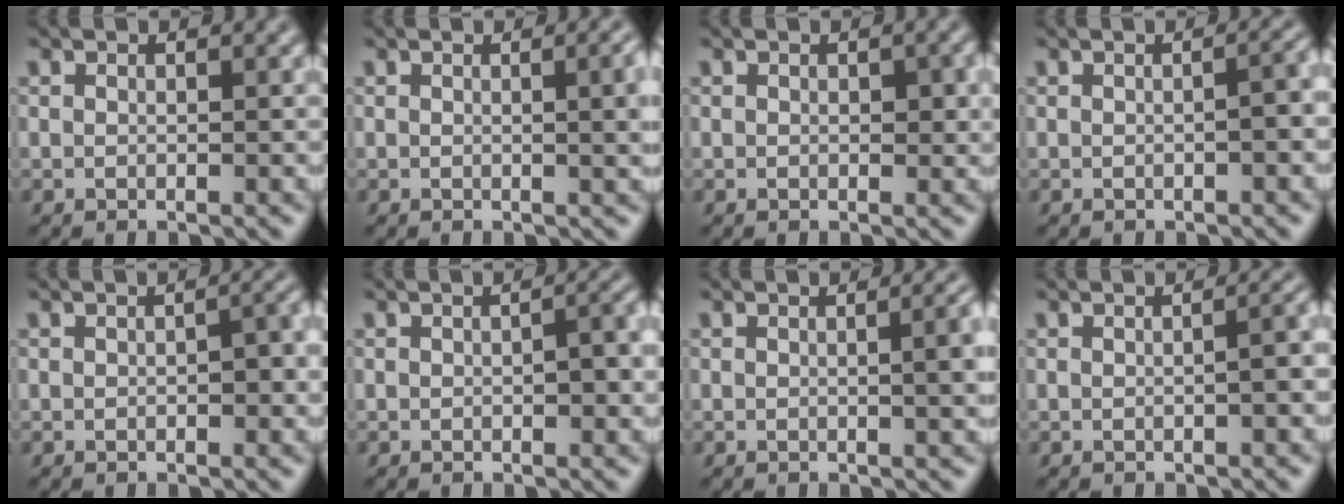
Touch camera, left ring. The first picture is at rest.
{"total": 3.6, "force": [0.3, 1.3, 3.3], "torque": [-0.029, 0.008, 0.002]}
{"total": 1.6, "force": [0.3, 0.9, 1.3], "torque": [-0.016, -0.002, 0.004]}
{"total": 2.5, "force": [-0.2, 0.9, 2.3], "torque": [-0.015, 0.010, 0.001]}
{"total": 2.7, "force": [-0.2, 1.1, 2.5], "torque": [-0.031, 0.004, 0.001]}
{"total": 3.2, "force": [-0.1, 1.2, 2.9], "torque": [-0.037, 0.004, 0.003]}
{"total": 4.3, "force": [0.2, 1.7, 3.9], "torque": [-0.028, 0.010, 0.002]}
{"total": 2.4, "force": [-0.2, 0.9, 2.2], "torque": [-0.015, 0.009, 0.001]}